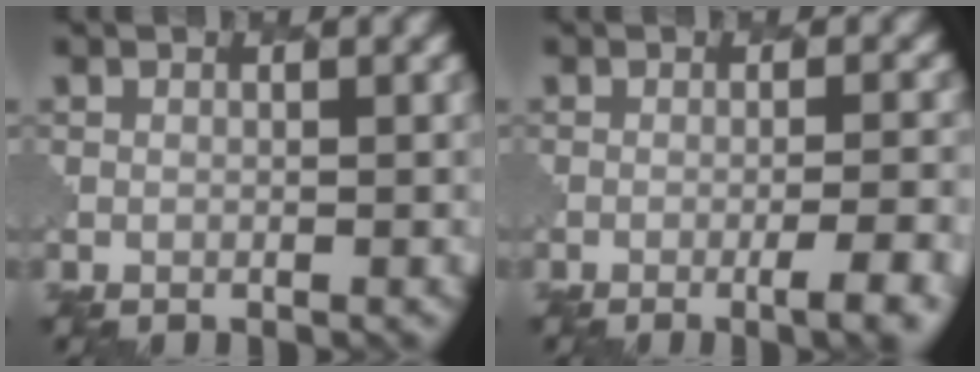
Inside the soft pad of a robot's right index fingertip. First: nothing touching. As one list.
[{"total": 4.8, "force": [-2.1, 1.3, 4.1], "torque": [-0.043, 0.008, -0.027]}]